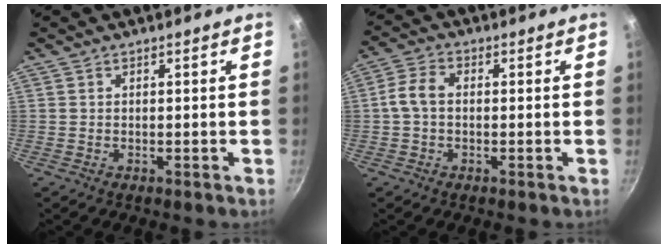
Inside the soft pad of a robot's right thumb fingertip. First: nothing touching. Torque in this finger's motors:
{"motor_torque": [-0.18, 0.22, 0.76, -0.17, 0.15]}